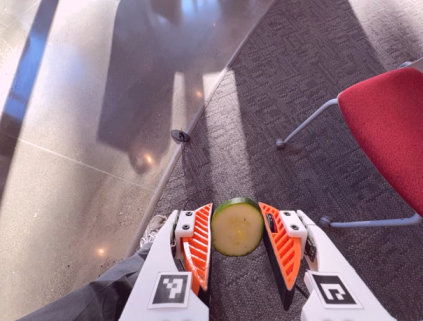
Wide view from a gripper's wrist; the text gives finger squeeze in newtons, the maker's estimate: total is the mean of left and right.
{"total": 10.7, "left": 10.8, "right": 10.5}